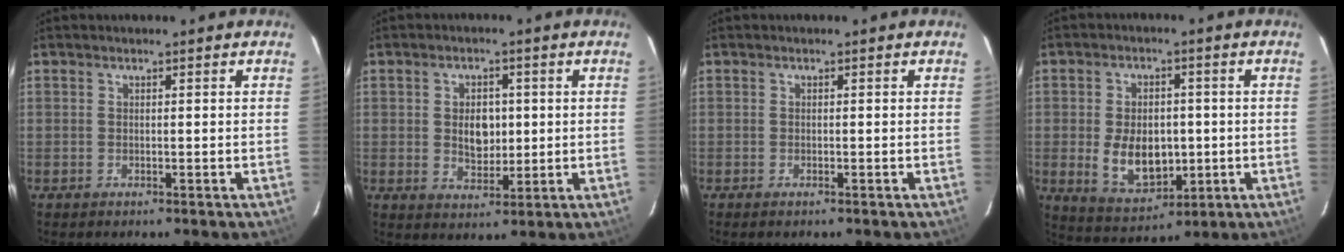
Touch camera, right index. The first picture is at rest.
{"total": 5.9, "force": [0.4, 4.0, 4.2], "torque": [-0.069, 0.002, 0.011]}
{"total": 0.8, "force": [-0.7, 0.1, 0.4], "torque": [-0.009, -0.002, -0.013]}
{"total": 10.4, "force": [-1.2, 6.8, 7.8], "torque": [-0.157, -0.008, -0.002]}